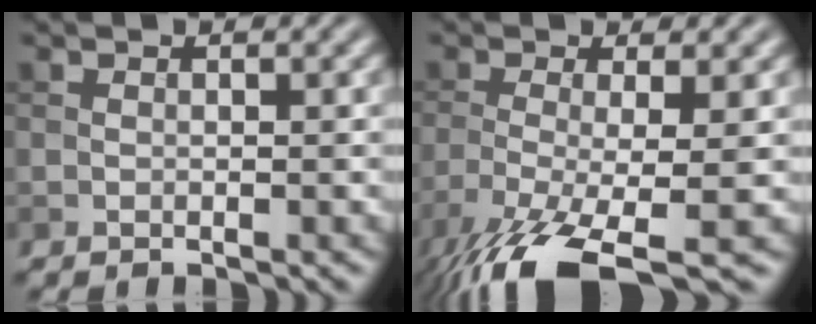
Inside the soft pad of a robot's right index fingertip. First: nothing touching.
{"total": 9.3, "force": [-5.5, 2.3, 7.2], "torque": [-0.140, -0.026, -0.105]}